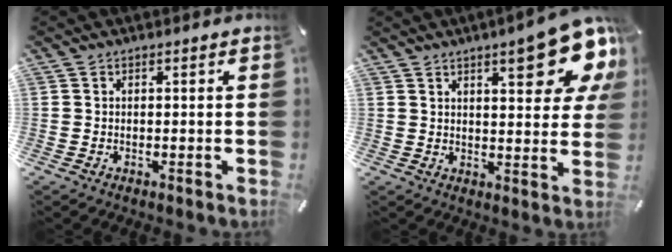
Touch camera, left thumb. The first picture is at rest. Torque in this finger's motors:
{"motor_torque": [2.14, 2.38, 1.74, -1.03, 0.31]}